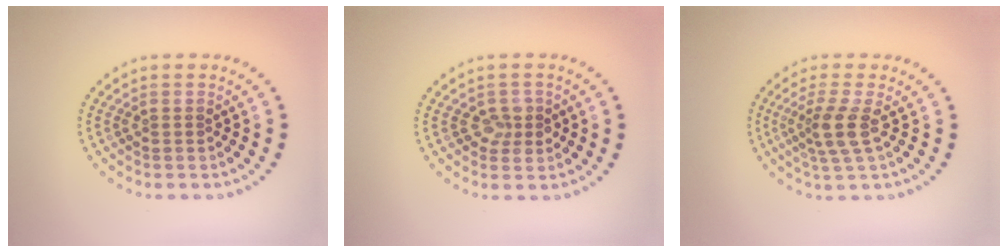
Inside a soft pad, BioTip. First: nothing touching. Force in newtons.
{"total": 1.9, "press": 1.9, "slide": 0.5}
{"total": 2.8, "press": 2.2, "slide": 1.7}